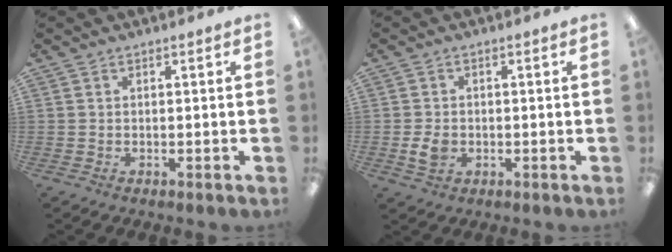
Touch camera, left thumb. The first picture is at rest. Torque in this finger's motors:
{"motor_torque": [-0.01, 0.02, 0.13, -0.12, 0.00]}